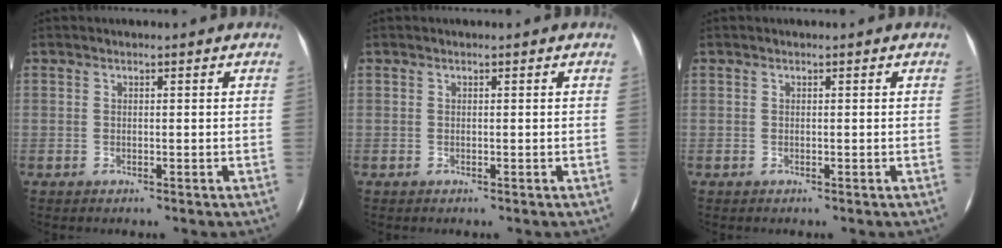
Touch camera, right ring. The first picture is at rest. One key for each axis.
{"total": 0.0}
{"total": 0.0}